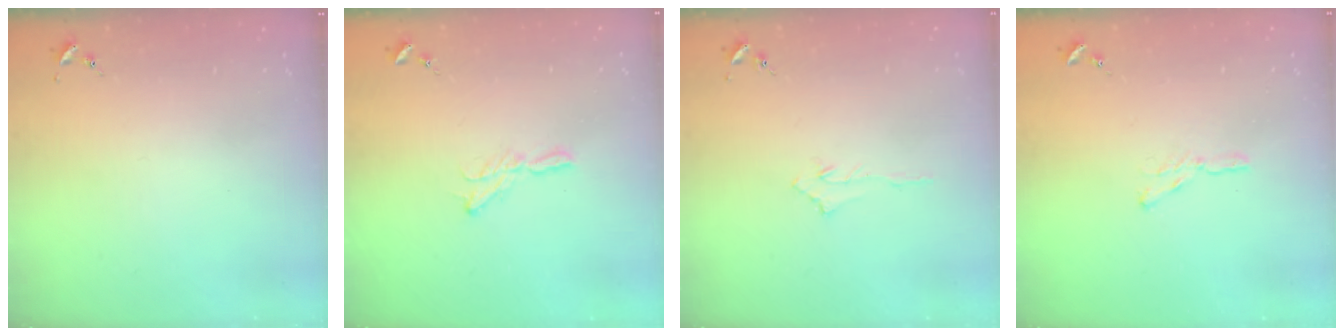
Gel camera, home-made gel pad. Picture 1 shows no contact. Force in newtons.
{"total": 6.3, "press": 6.3, "slide": 0.3}
{"total": 2.9, "press": 2.9, "slide": 0.4}
{"total": 4.3, "press": 4.2, "slide": 0.4}